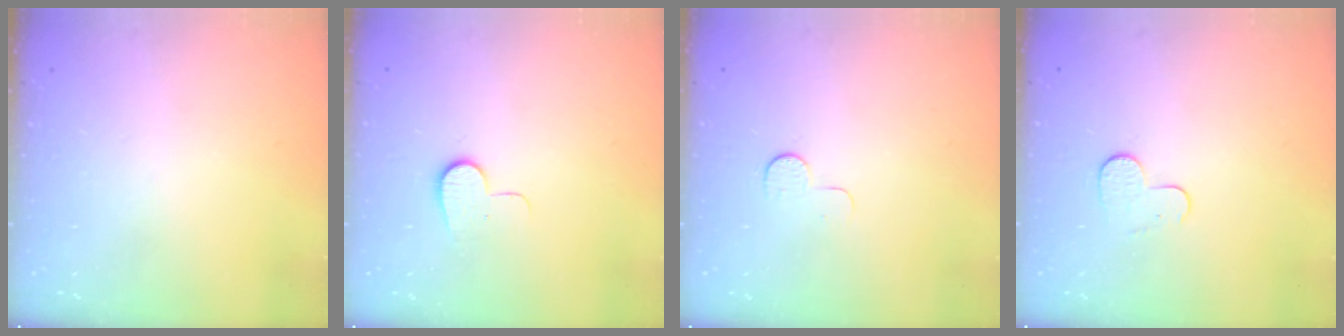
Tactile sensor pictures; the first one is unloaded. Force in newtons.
{"total": 7.0, "press": 7.0, "slide": 0.6}
{"total": 5.1, "press": 5.1, "slide": 0.5}
{"total": 6.2, "press": 6.1, "slide": 0.6}